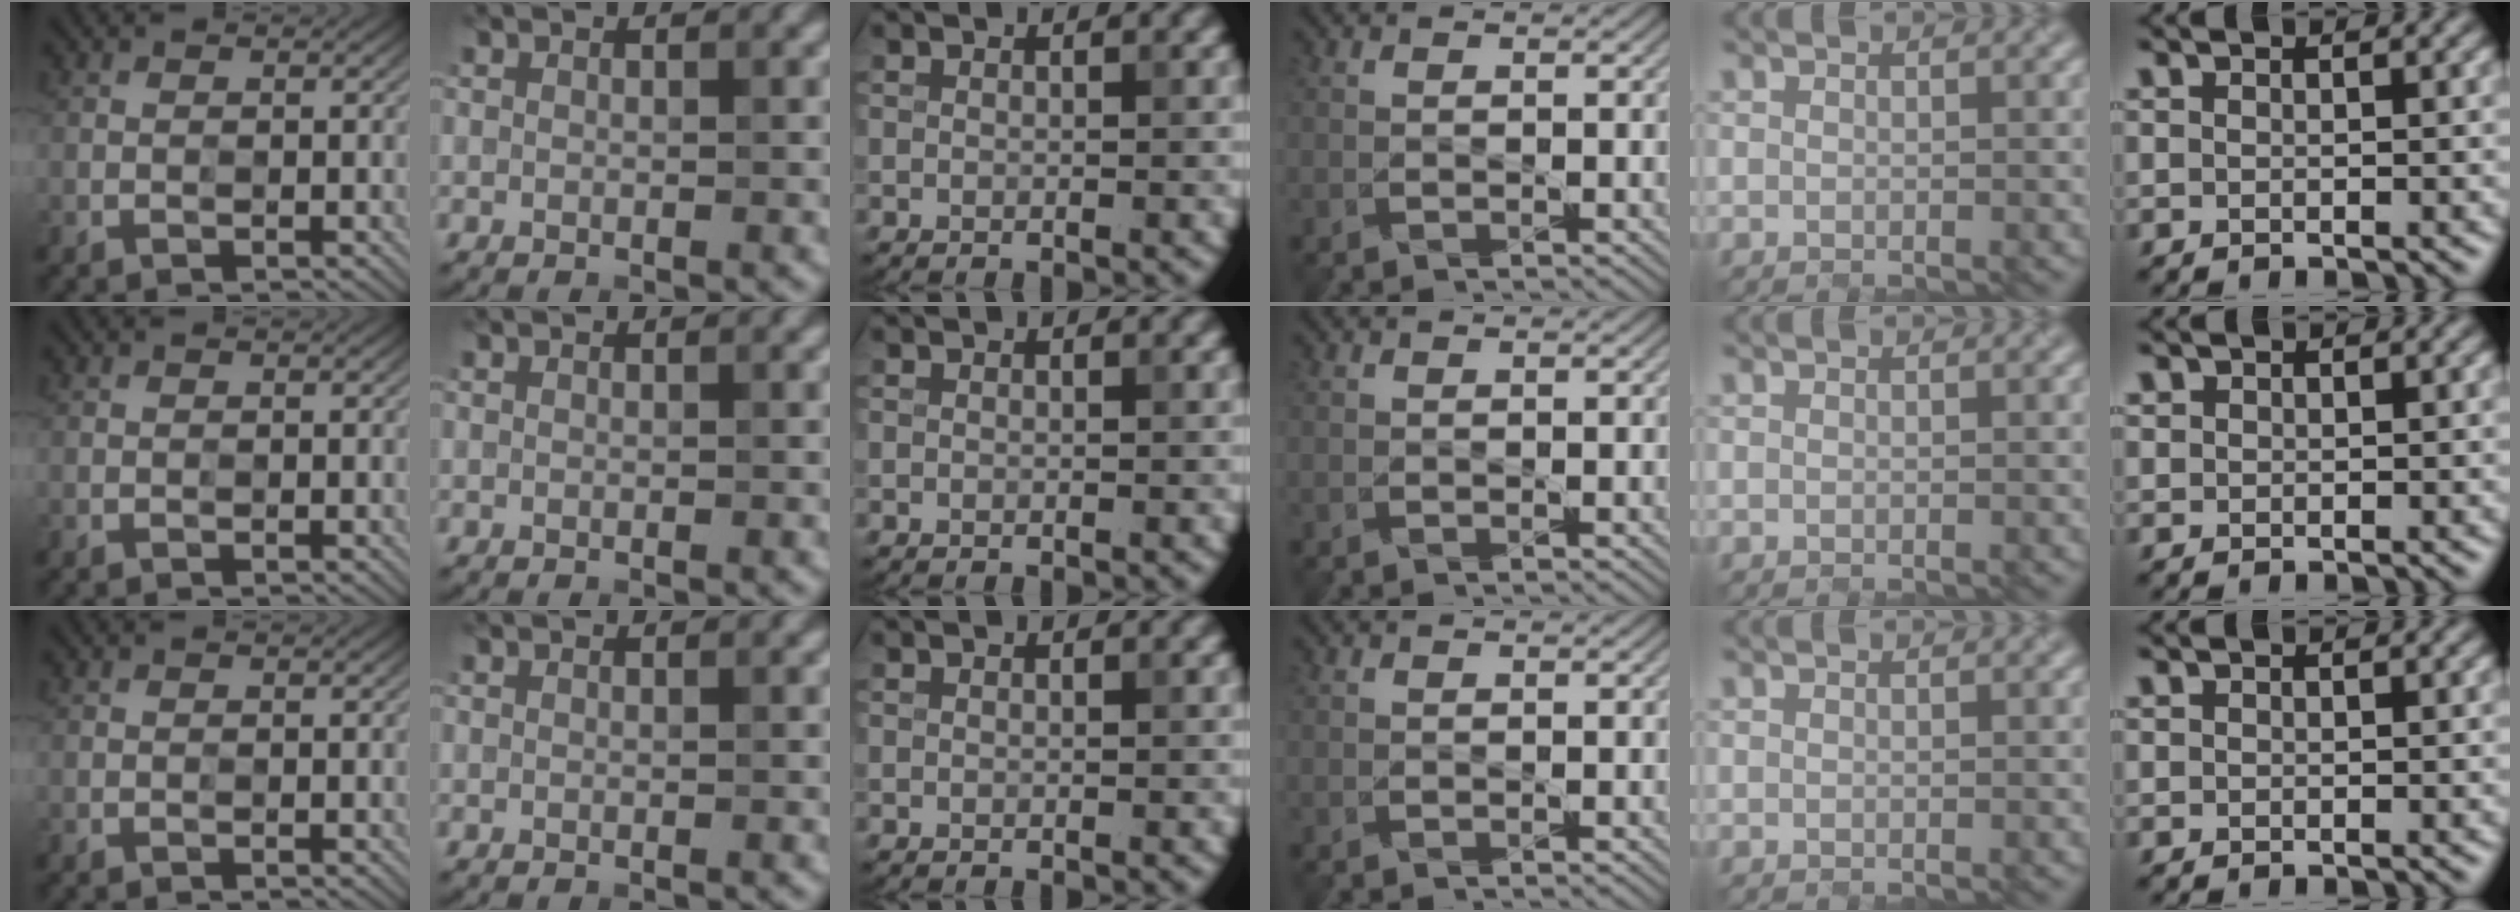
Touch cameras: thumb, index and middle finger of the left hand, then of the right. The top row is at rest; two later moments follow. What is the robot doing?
{"motion": "close", "object": "laptop"}